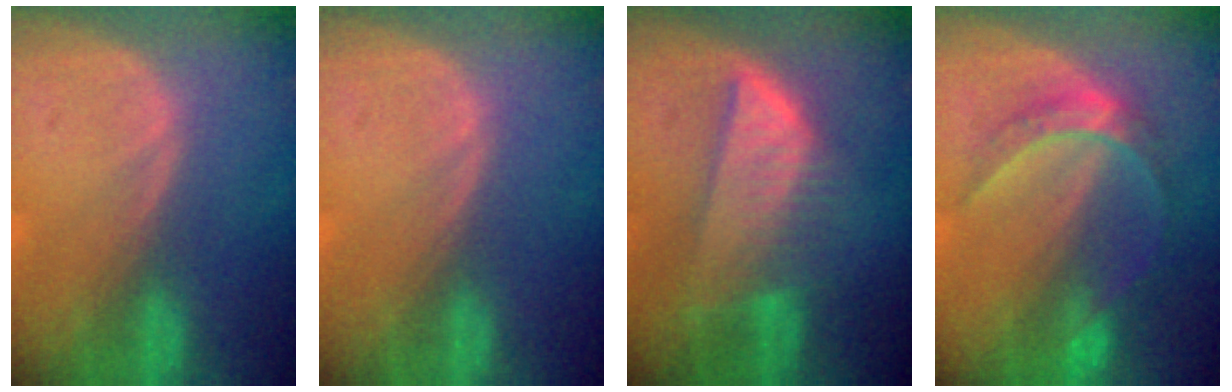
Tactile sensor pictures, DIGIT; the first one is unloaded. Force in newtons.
{"total": 0.0}
{"total": 7.9, "press": 7.0, "slide": 3.7}
{"total": 6.5, "press": 5.6, "slide": 3.4}